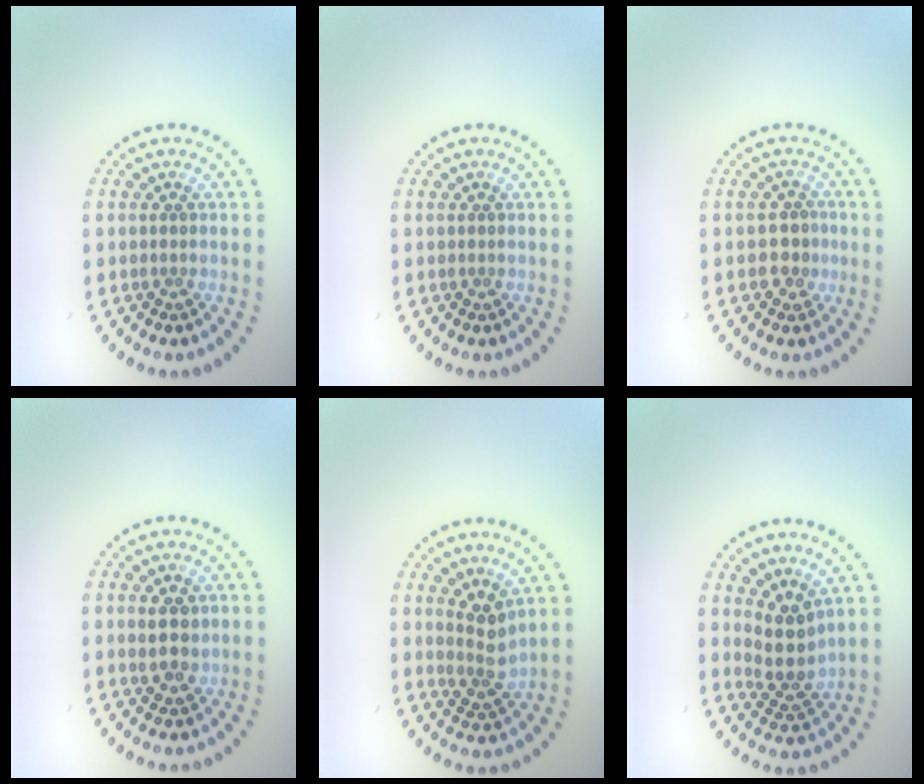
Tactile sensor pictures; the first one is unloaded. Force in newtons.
{"total": 0.0}
{"total": 2.0, "press": 1.9, "slide": 0.7}
{"total": 2.4, "press": 2.3, "slide": 0.6}
{"total": 2.6, "press": 2.0, "slide": 1.7}
{"total": 3.3, "press": 2.6, "slide": 2.0}